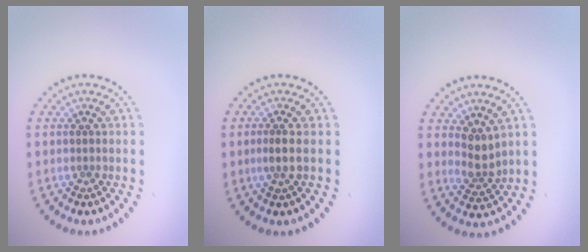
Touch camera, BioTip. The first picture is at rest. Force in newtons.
{"total": 1.6, "press": 1.2, "slide": 1.0}
{"total": 2.4, "press": 1.8, "slide": 1.6}